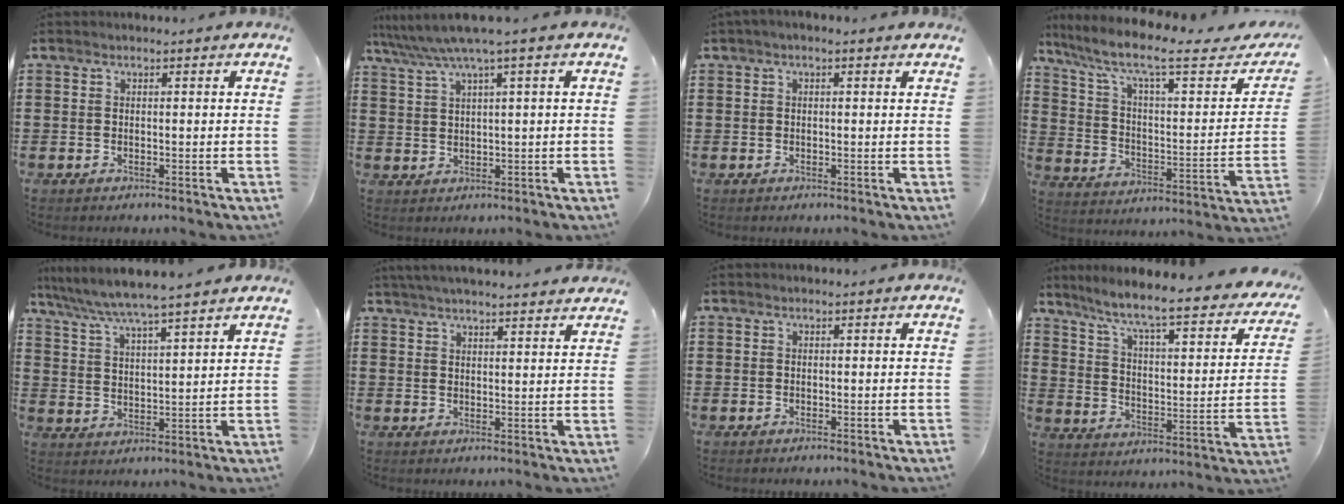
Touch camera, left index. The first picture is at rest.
{"total": 4.3, "force": [2.4, -0.4, 3.6], "torque": [-0.084, -0.013, 0.036]}
{"total": 0.9, "force": [0.2, 0.1, 0.9], "torque": [-0.016, 0.000, 0.004]}
{"total": 10.6, "force": [7.4, 1.8, 7.4], "torque": [-0.162, -0.041, 0.115]}
{"total": 5.6, "force": [5.1, -0.5, 2.2], "torque": [-0.065, -0.031, 0.086]}
{"total": 3.6, "force": [3.5, -0.4, 1.0], "torque": [-0.029, -0.009, 0.063]}
{"total": 0.0}
{"total": 7.3, "force": [5.8, -0.4, 4.5], "torque": [-0.110, -0.052, 0.087]}